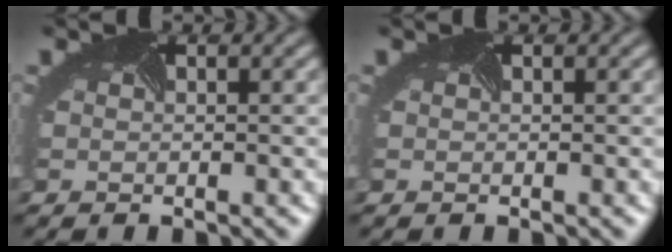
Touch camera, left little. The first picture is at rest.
{"total": 0.0}